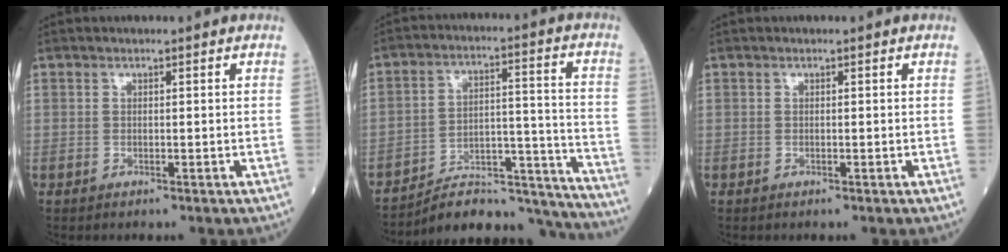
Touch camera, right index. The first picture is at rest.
{"total": 17.5, "force": [-17.2, 1.8, 2.4], "torque": [-0.018, 0.056, -0.252]}
{"total": 0.0}